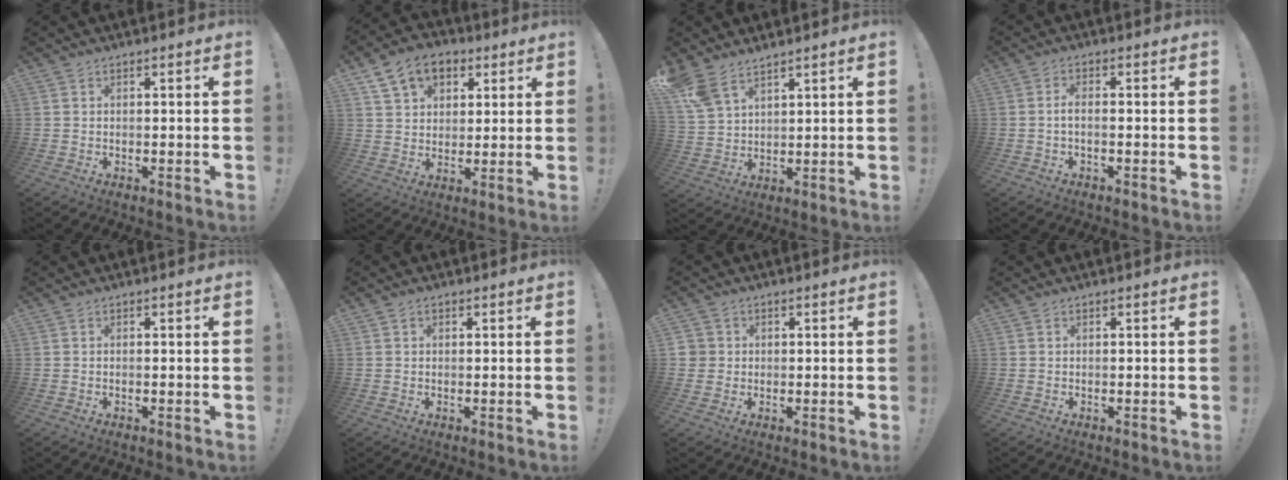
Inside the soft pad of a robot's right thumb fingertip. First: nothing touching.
{"total": 12.0, "force": [5.9, 8.7, 5.8], "torque": [-0.086, -0.020, 0.115]}
{"total": 7.7, "force": [6.2, 3.4, 3.1], "torque": [-0.065, -0.031, 0.124]}
{"total": 2.8, "force": [-0.6, 0.6, 2.7], "torque": [-0.055, 0.000, -0.012]}
{"total": 0.0}
{"total": 0.7, "force": [0.1, 0.6, 0.2], "torque": [0.002, 0.000, 0.001]}
{"total": 2.8, "force": [0.3, 2.8, 0.5], "torque": [-0.008, 0.004, 0.006]}
{"total": 0.0}